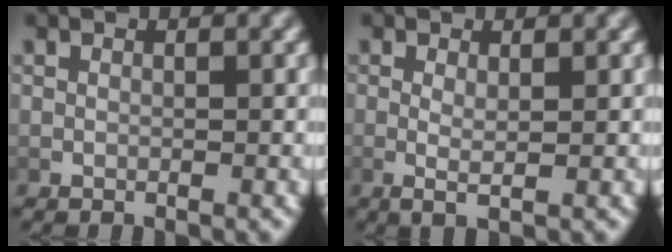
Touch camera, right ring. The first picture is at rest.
{"total": 1.6, "force": [0.1, 0.2, 1.6], "torque": [-0.039, -0.018, 0.011]}